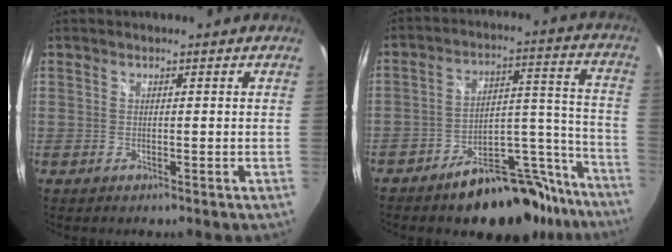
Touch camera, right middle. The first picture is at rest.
{"total": 18.9, "force": [-16.0, 7.5, 6.9], "torque": [-0.078, 0.060, -0.208]}